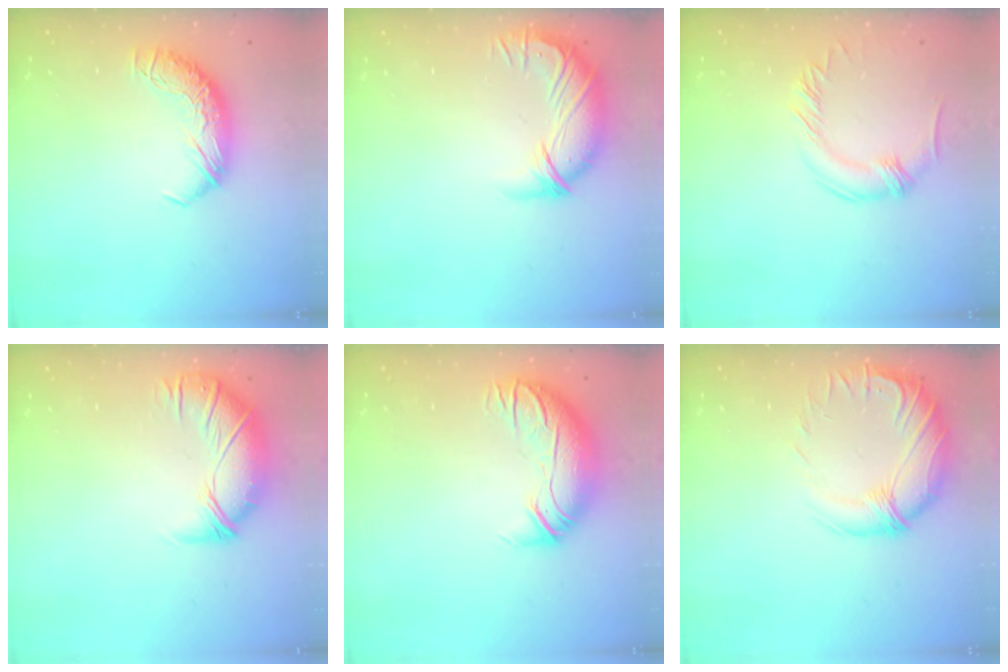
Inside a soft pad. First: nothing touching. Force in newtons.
{"total": 2.9, "press": 0.1, "slide": 2.9}
{"total": 0.0}
{"total": 3.5, "press": 2.5, "slide": 2.5}
{"total": 3.0, "press": 0.4, "slide": 2.9}
{"total": 2.9, "press": 0.9, "slide": 2.8}